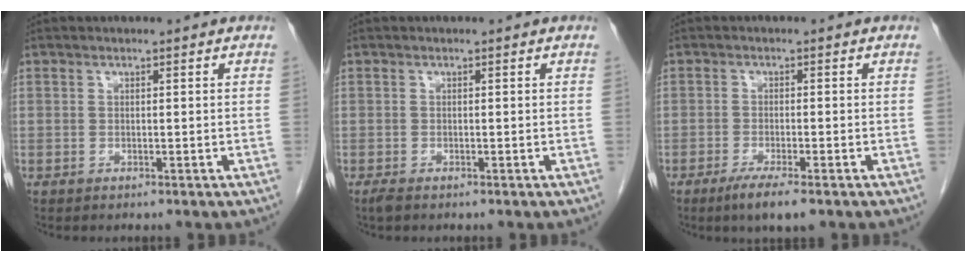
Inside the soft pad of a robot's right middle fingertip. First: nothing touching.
{"total": 1.1, "force": [-0.8, 0.3, 0.6], "torque": [-0.019, -0.003, -0.015]}
{"total": 4.5, "force": [-2.9, 0.5, 3.3], "torque": [-0.065, -0.012, -0.048]}